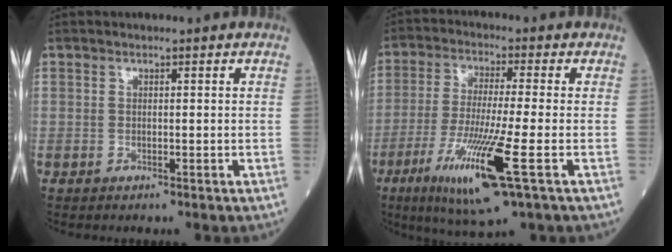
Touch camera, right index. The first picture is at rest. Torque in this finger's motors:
{"motor_torque": [1.72, -0.42, 0.90, 0.21]}